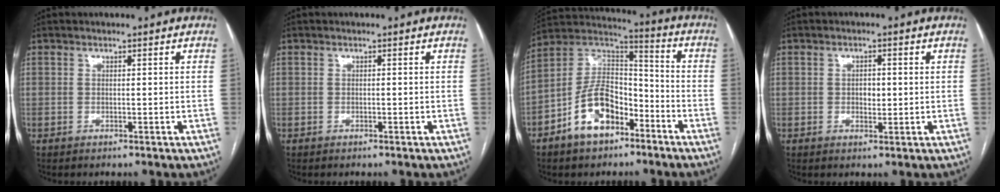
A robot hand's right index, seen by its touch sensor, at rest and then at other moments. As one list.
[{"total": 0.0}, {"total": 12.6, "force": [-6.5, 6.9, 8.3], "torque": [-0.171, 0.026, -0.116]}, {"total": 2.3, "force": [0.2, 1.4, 1.8], "torque": [-0.028, 0.001, 0.004]}]